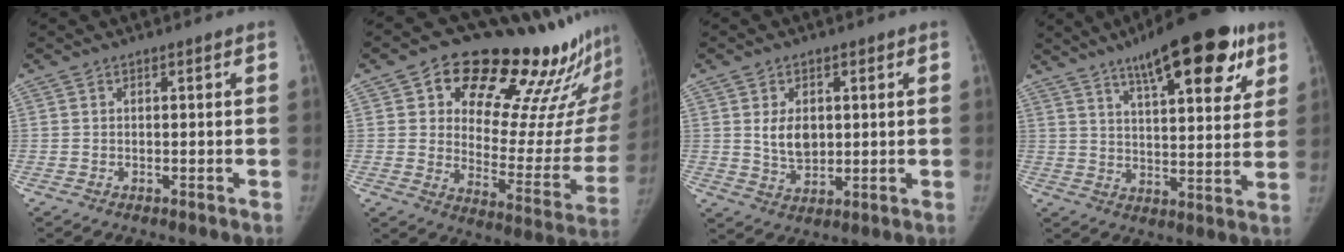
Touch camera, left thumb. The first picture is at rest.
{"total": 27.9, "force": [20.6, 10.5, 15.6], "torque": [-0.170, -0.100, 0.281]}
{"total": 6.3, "force": [1.2, 4.4, 4.4], "torque": [-0.054, -0.013, 0.031]}
{"total": 20.9, "force": [12.0, 6.7, 15.7], "torque": [-0.201, -0.030, 0.177]}